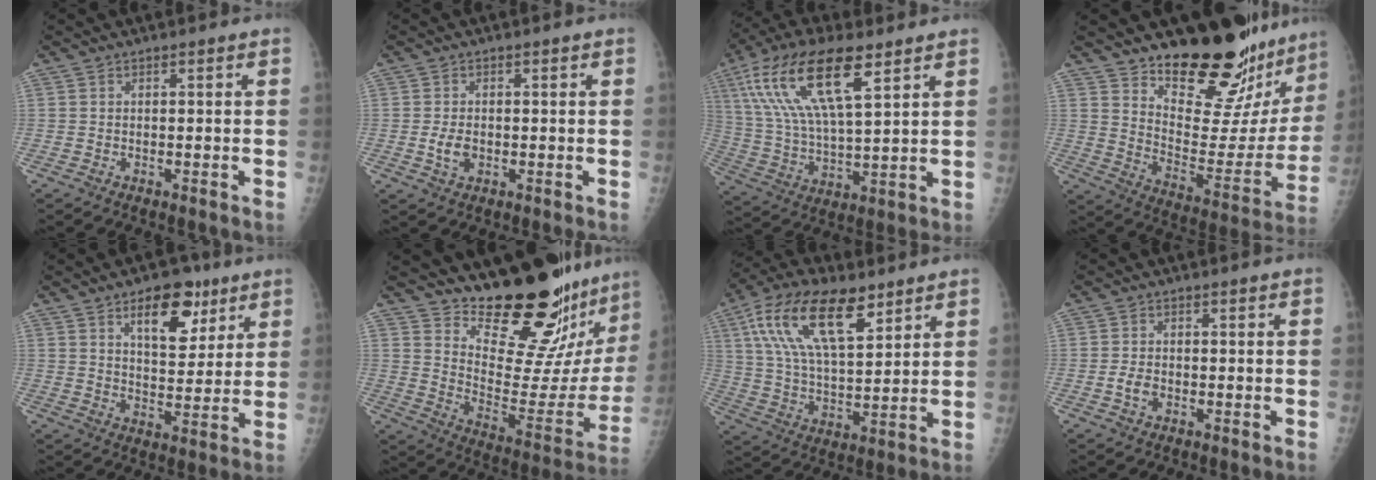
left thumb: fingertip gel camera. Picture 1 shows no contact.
{"total": 3.1, "force": [-0.5, 2.2, 2.2], "torque": [-0.037, -0.001, -0.006]}
{"total": 18.5, "force": [8.9, 6.1, 15.0], "torque": [-0.291, -0.016, 0.168]}
{"total": 25.3, "force": [20.9, 8.5, 11.4], "torque": [-0.126, -0.157, 0.295]}
{"total": 11.1, "force": [6.1, 5.8, 7.3], "torque": [-0.075, -0.031, 0.094]}
{"total": 24.8, "force": [21.9, 5.2, 10.4], "torque": [-0.115, -0.201, 0.304]}
{"total": 18.1, "force": [9.2, 8.0, 13.4], "torque": [-0.228, -0.021, 0.169]}
{"total": 2.4, "force": [-0.8, 1.6, 1.5], "torque": [-0.025, 0.004, -0.015]}